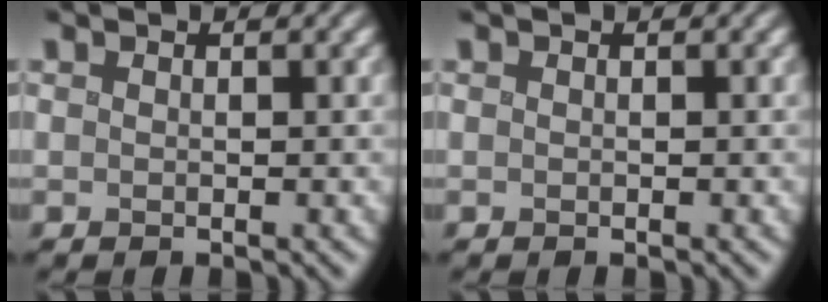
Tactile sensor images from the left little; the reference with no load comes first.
{"total": 0.0}